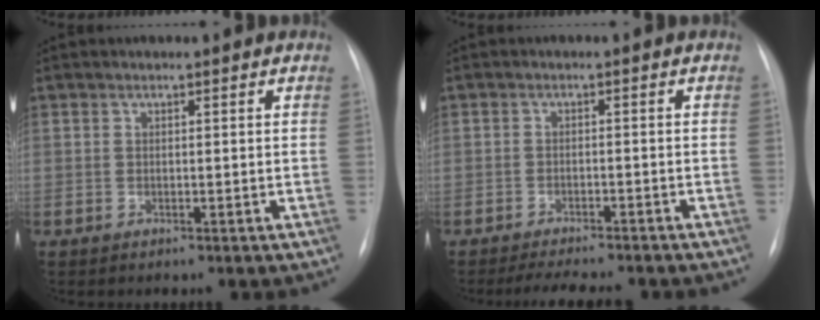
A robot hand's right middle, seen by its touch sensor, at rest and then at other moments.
{"total": 7.5, "force": [-6.6, 1.7, 3.2], "torque": [-0.044, -0.005, -0.091]}